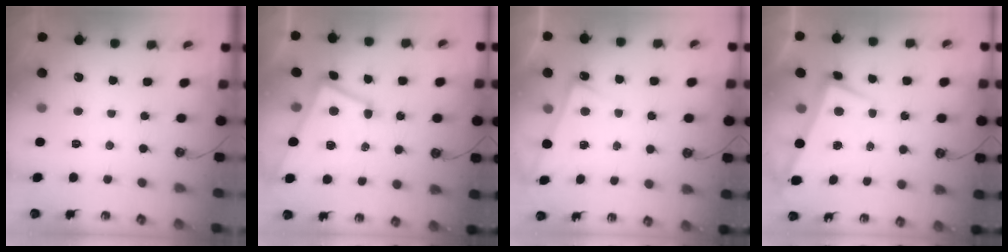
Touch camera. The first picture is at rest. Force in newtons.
{"total": 1.9, "press": 1.7, "slide": 0.9}
{"total": 5.3, "press": 5.3, "slide": 0.3}
{"total": 1.8, "press": 0.9, "slide": 1.6}